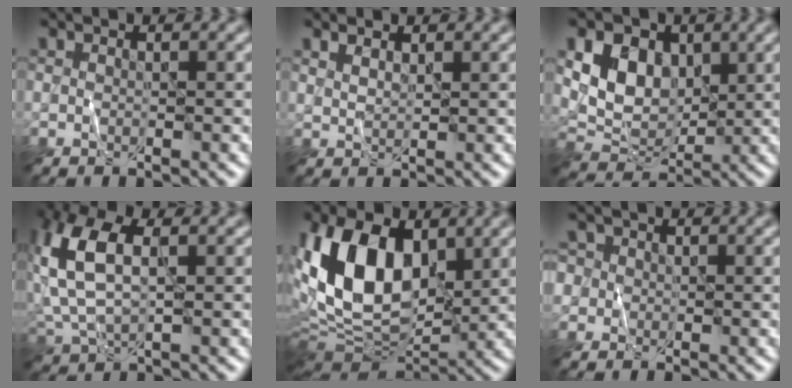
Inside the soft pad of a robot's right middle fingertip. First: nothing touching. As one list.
[{"total": 1.3, "force": [1.1, 0.4, 0.5], "torque": [-0.014, -0.001, 0.025]}, {"total": 6.2, "force": [1.8, 4.6, 3.7], "torque": [-0.068, -0.004, 0.031]}, {"total": 7.9, "force": [1.3, 4.3, 6.5], "torque": [-0.159, 0.014, 0.021]}, {"total": 13.2, "force": [2.1, 8.3, 10.0], "torque": [-0.209, 0.006, 0.026]}, {"total": 3.2, "force": [0.9, 2.9, 1.1], "torque": [-0.002, 0.022, -0.011]}]